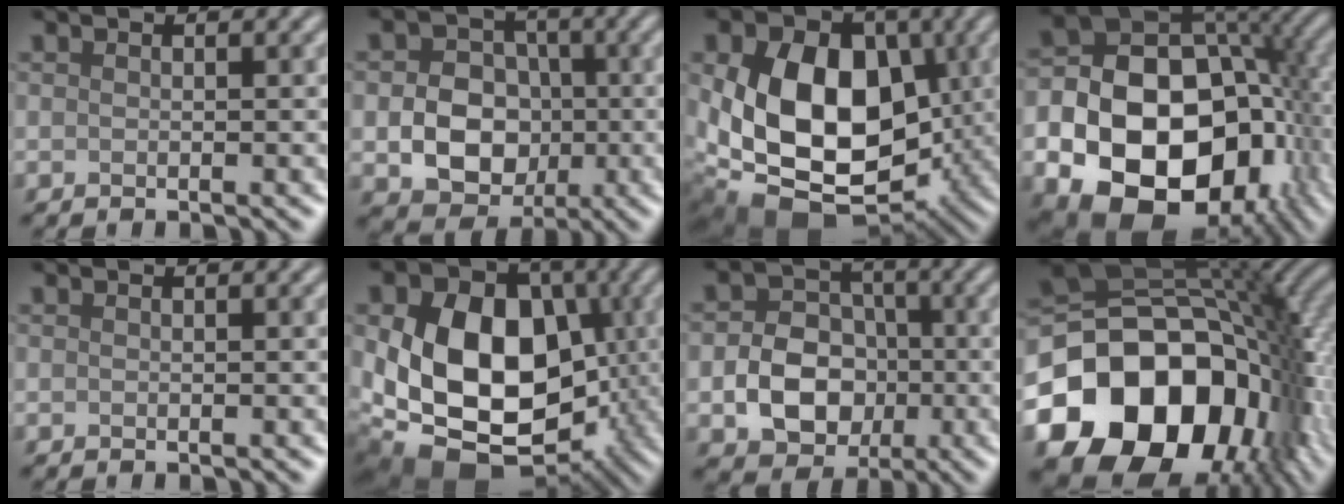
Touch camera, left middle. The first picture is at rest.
{"total": 7.3, "force": [-1.1, 6.1, 3.7], "torque": [-0.043, -0.007, -0.032]}
{"total": 15.3, "force": [-0.6, 10.8, 10.8], "torque": [-0.184, -0.019, -0.014]}
{"total": 22.1, "force": [-5.7, 17.0, 12.9], "torque": [-0.220, -0.039, -0.093]}
{"total": 0.0}
{"total": 17.4, "force": [-1.9, 13.1, 11.3], "torque": [-0.177, -0.002, -0.043]}
{"total": 6.4, "force": [-1.5, 5.1, 3.5], "torque": [-0.052, -0.001, -0.028]}
{"total": 18.8, "force": [-5.9, 13.4, 11.8], "torque": [-0.211, -0.032, -0.090]}